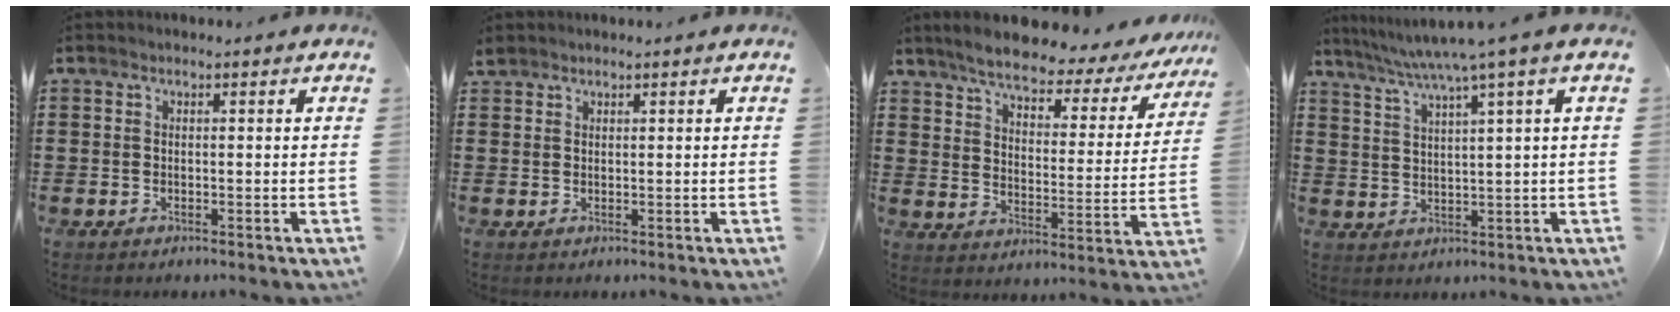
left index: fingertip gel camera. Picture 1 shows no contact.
{"total": 1.2, "force": [1.1, 0.4, 0.2], "torque": [-0.007, 0.001, 0.022]}
{"total": 5.6, "force": [4.9, 1.0, 2.5], "torque": [-0.074, -0.029, 0.079]}
{"total": 5.6, "force": [3.6, -0.8, 4.2], "torque": [-0.092, -0.019, 0.057]}